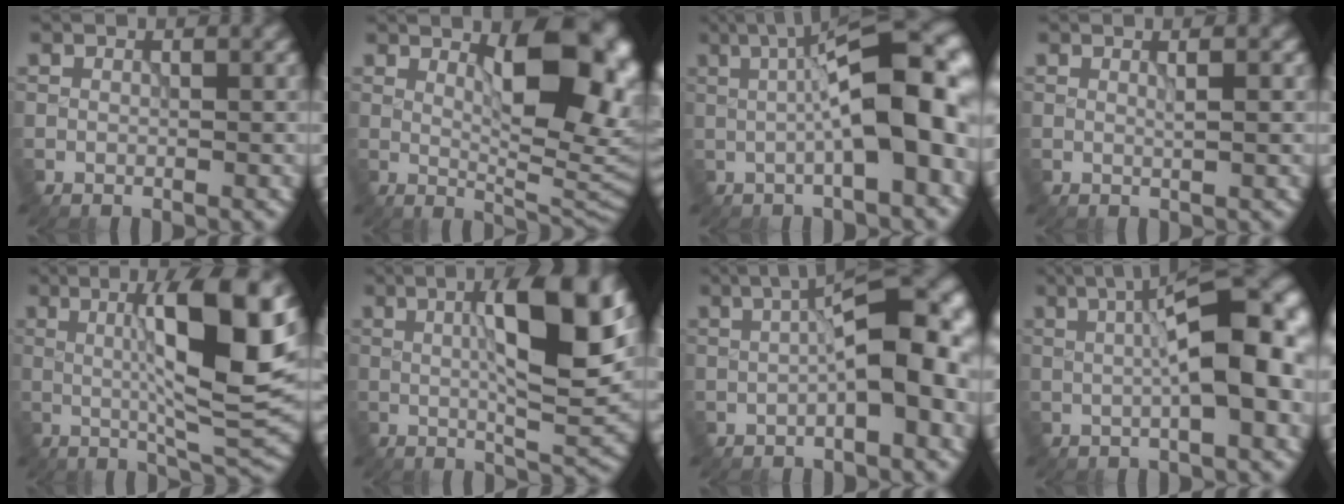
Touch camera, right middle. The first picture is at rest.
{"total": 10.4, "force": [2.8, 3.8, 9.3], "torque": [-0.124, -0.003, 0.046]}
{"total": 9.8, "force": [0.5, 2.4, 9.4], "torque": [-0.124, 0.012, 0.001]}
{"total": 0.9, "force": [0.4, 0.2, 0.8], "torque": [-0.010, 0.002, 0.002]}
{"total": 10.9, "force": [1.8, 1.8, 10.6], "torque": [-0.154, 0.003, 0.032]}
{"total": 9.4, "force": [1.8, 2.2, 9.0], "torque": [-0.132, 0.003, 0.030]}
{"total": 8.9, "force": [0.3, 3.0, 8.4], "torque": [-0.104, 0.015, -0.002]}
{"total": 9.1, "force": [0.8, 2.4, 8.8], "torque": [-0.115, 0.013, 0.006]}